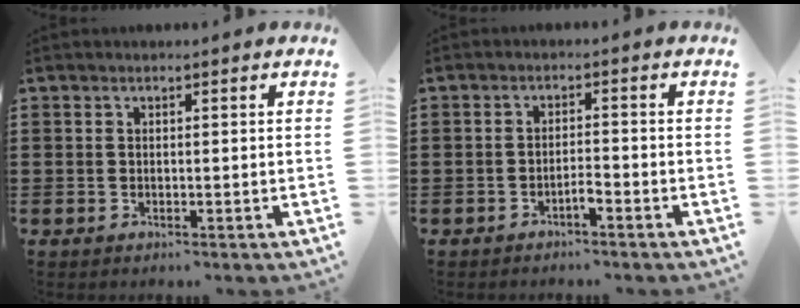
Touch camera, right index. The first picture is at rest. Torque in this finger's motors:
{"motor_torque": [1.03, 0.45, 0.08, 0.07]}